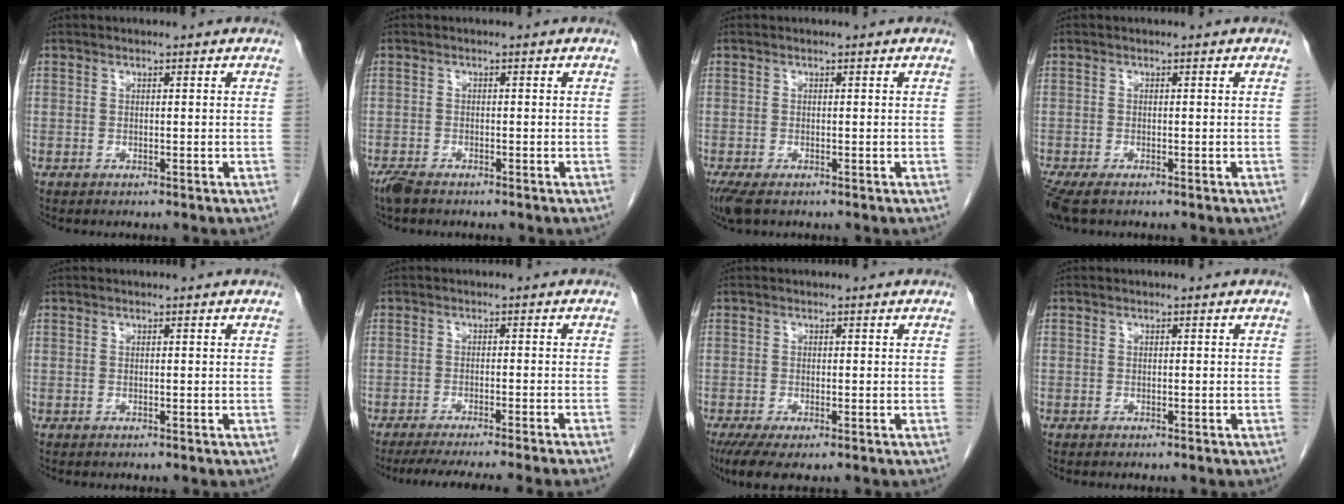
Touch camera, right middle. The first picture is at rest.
{"total": 2.5, "force": [-2.0, 0.7, 1.3], "torque": [-0.032, -0.007, -0.037]}
{"total": 3.6, "force": [-2.4, 1.4, 2.3], "torque": [-0.049, -0.014, -0.040]}
{"total": 4.1, "force": [-2.9, 1.3, 2.5], "torque": [-0.054, -0.014, -0.049]}
{"total": 0.0}
{"total": 12.3, "force": [-10.7, -1.4, 5.9], "torque": [-0.056, -0.027, -0.150]}
{"total": 4.5, "force": [-2.7, 1.2, 3.4], "torque": [-0.063, -0.017, -0.045]}
{"total": 0.0}